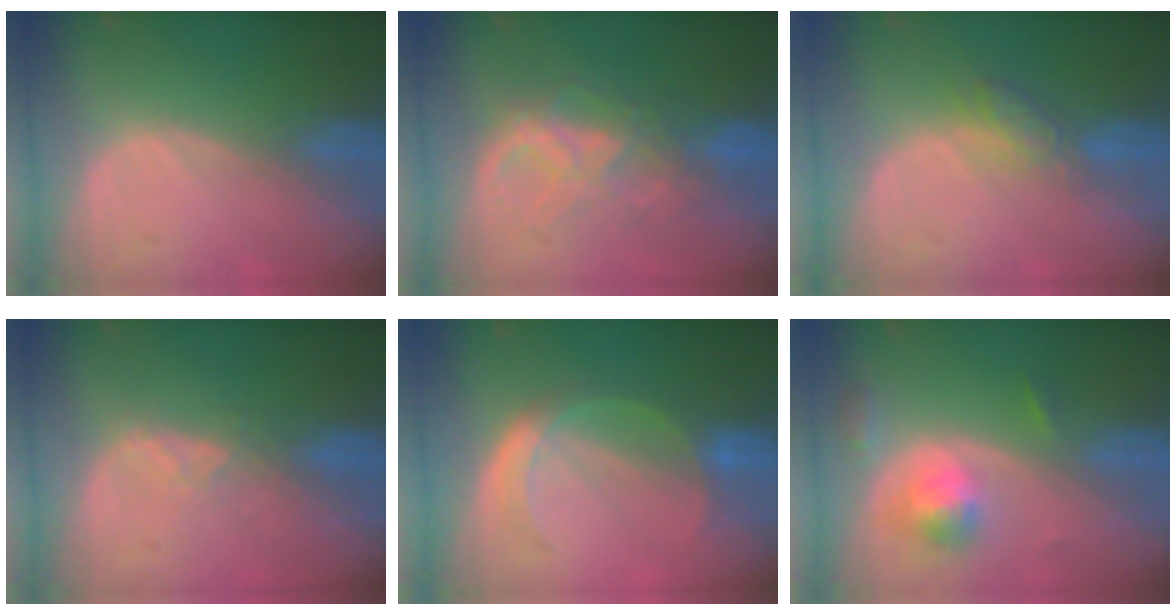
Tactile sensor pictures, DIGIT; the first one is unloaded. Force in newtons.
{"total": 6.4, "press": 6.3, "slide": 0.7}
{"total": 4.7, "press": 4.2, "slide": 2.1}
{"total": 2.6, "press": 2.5, "slide": 0.8}
{"total": 4.8, "press": 4.8, "slide": 0.4}
{"total": 5.3, "press": 4.8, "slide": 2.2}